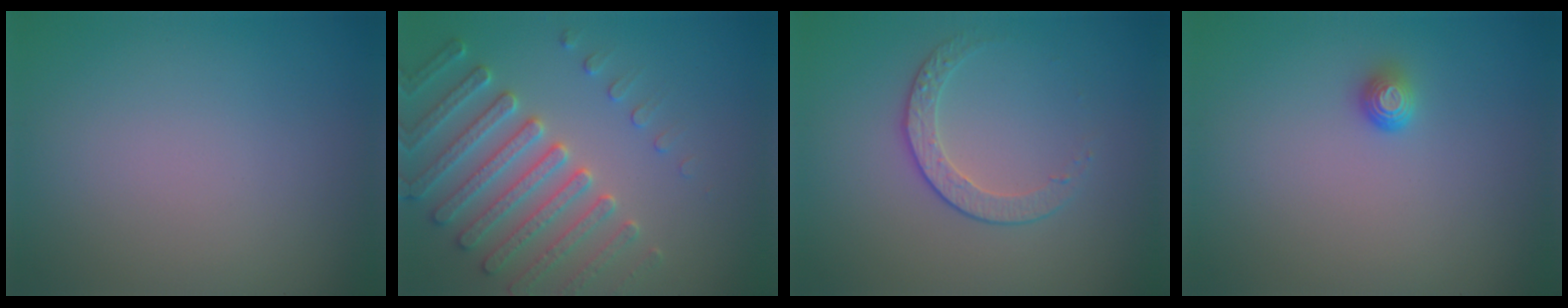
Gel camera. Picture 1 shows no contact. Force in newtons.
{"total": 5.1, "press": 4.9, "slide": 1.3}
{"total": 2.2, "press": 1.7, "slide": 1.4}
{"total": 1.2, "press": 1.0, "slide": 0.6}